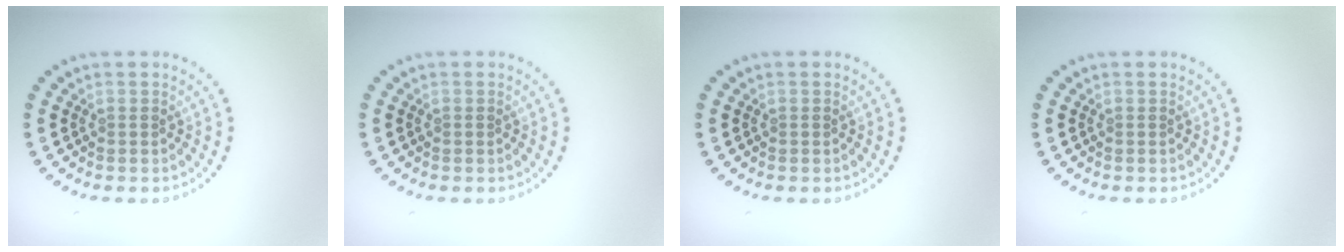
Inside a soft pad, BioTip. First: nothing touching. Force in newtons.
{"total": 0.0}
{"total": 0.0}
{"total": 0.0}